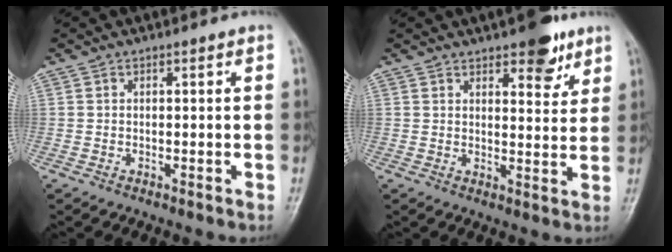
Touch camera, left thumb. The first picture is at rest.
{"total": 7.6, "force": [5.0, 3.0, 4.9], "torque": [-0.038, -0.027, 0.064]}